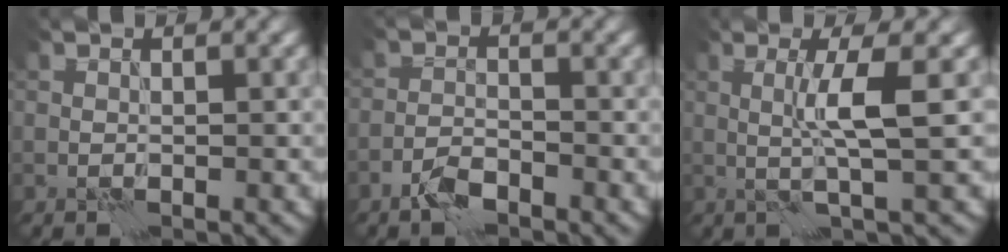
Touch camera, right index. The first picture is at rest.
{"total": 2.2, "force": [-1.7, 0.7, 1.1], "torque": [-0.021, 0.005, -0.039]}
{"total": 3.7, "force": [0.4, 0.1, 3.7], "torque": [-0.071, 0.004, 0.006]}